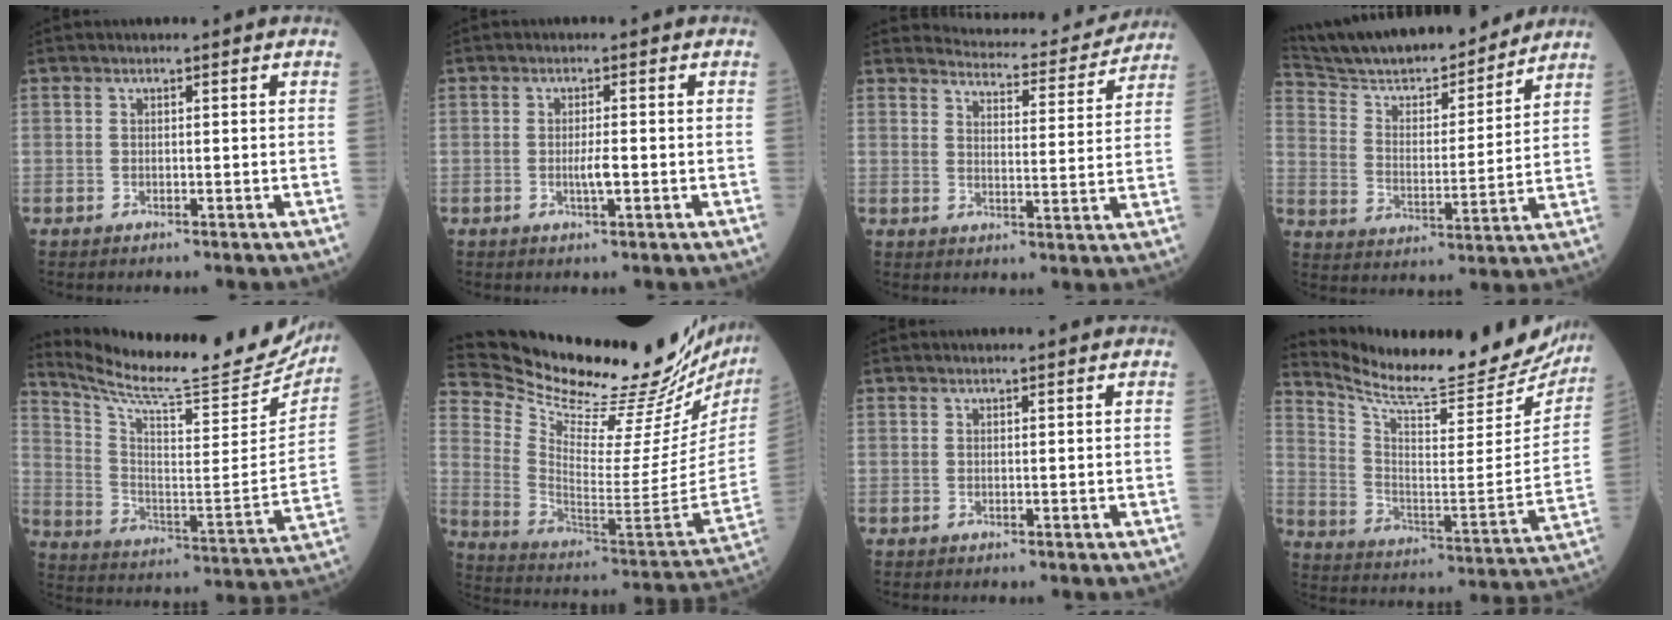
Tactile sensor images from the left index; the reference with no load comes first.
{"total": 2.0, "force": [-0.6, 0.2, 1.9], "torque": [-0.037, -0.005, -0.011]}
{"total": 12.1, "force": [11.9, 1.6, 1.4], "torque": [-0.011, -0.020, 0.140]}
{"total": 19.7, "force": [18.0, 2.9, 7.5], "torque": [-0.131, 0.001, 0.285]}
{"total": 24.8, "force": [23.0, 1.8, 9.3], "torque": [-0.165, -0.091, 0.322]}
{"total": 32.2, "force": [29.2, 1.8, 13.5], "torque": [-0.226, -0.134, 0.405]}
{"total": 0.9, "force": [0.9, 0.0, 0.1], "torque": [-0.004, 0.005, 0.012]}
{"total": 23.4, "force": [22.0, 3.6, 7.2], "torque": [-0.125, -0.085, 0.303]}